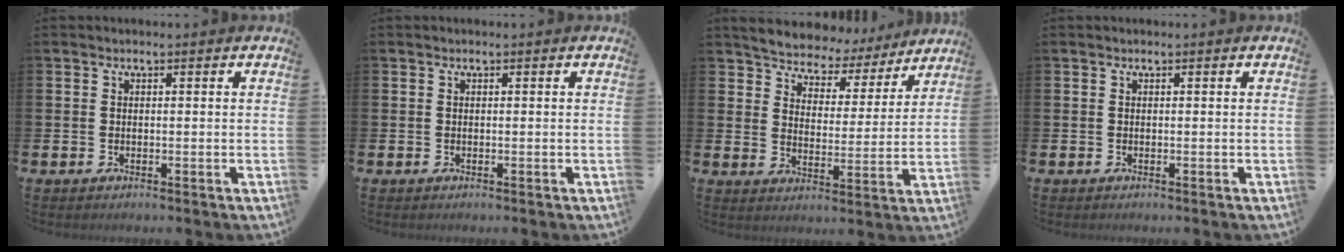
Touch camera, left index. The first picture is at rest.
{"total": 0.0}
{"total": 6.1, "force": [5.8, 1.8, 0.3], "torque": [-0.037, -0.051, 0.100]}
{"total": 0.0}